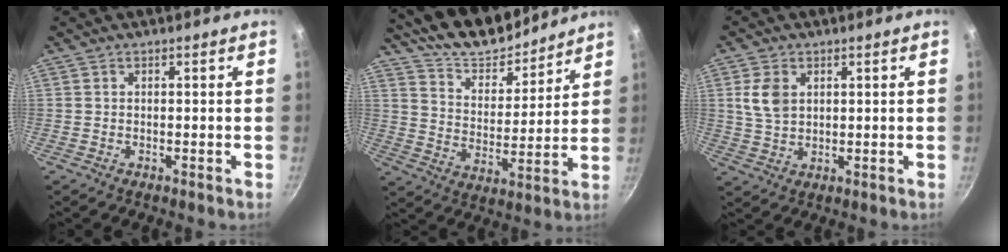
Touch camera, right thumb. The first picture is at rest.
{"total": 15.6, "force": [13.9, 5.4, 4.8], "torque": [-0.042, -0.095, 0.230]}
{"total": 6.0, "force": [1.7, 4.1, 4.0], "torque": [-0.071, -0.006, 0.035]}